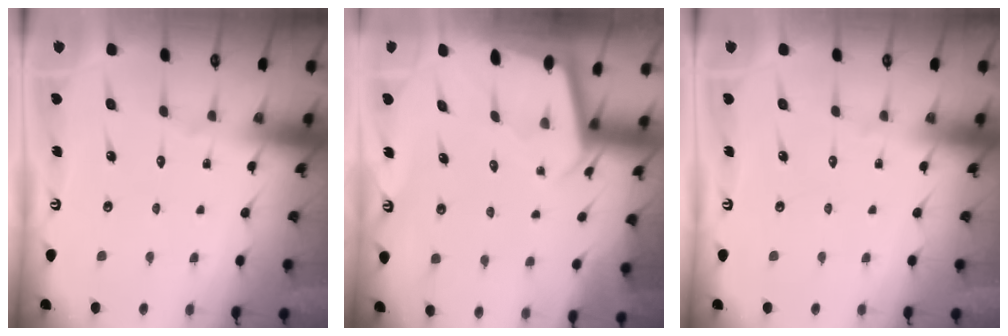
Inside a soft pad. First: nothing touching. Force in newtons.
{"total": 1.9, "press": 1.9, "slide": 0.1}
{"total": 0.0}